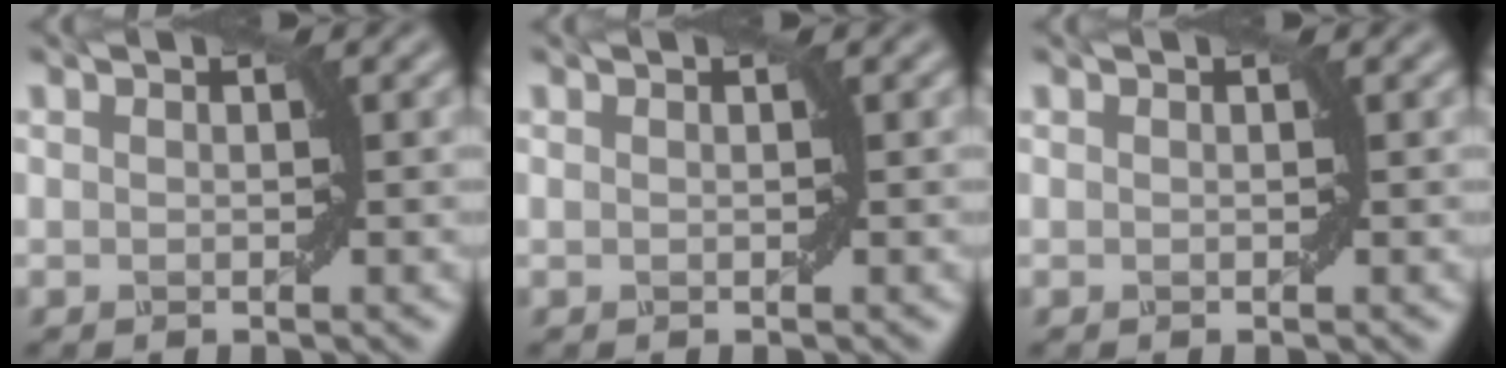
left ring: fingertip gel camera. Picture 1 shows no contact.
{"total": 0.0}
{"total": 0.0}